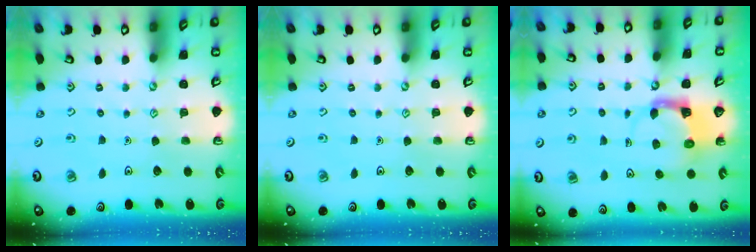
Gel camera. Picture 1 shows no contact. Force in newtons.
{"total": 0.0}
{"total": 3.7, "press": 3.7, "slide": 0.6}